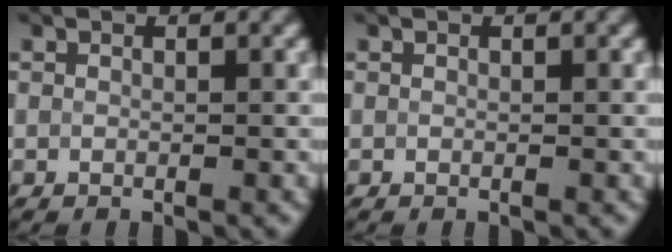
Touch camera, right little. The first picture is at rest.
{"total": 0.0}